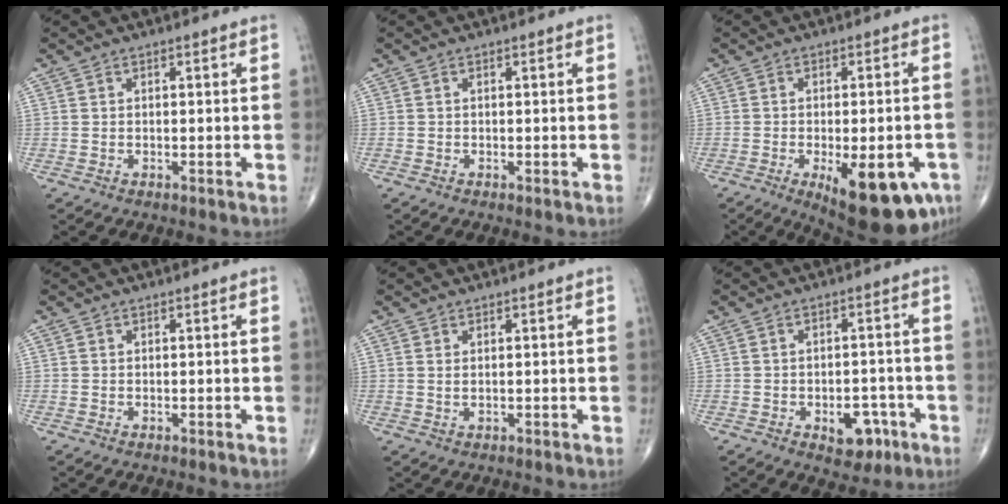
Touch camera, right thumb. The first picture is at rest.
{"total": 0.0}
{"total": 16.2, "force": [-6.8, 6.5, 13.2], "torque": [-0.136, 0.004, -0.077]}
{"total": 0.0}
{"total": 0.7, "force": [0.3, 0.2, 0.6], "torque": [-0.015, 0.001, 0.007]}
{"total": 6.6, "force": [-3.0, 4.1, 4.3], "torque": [-0.029, 0.022, -0.033]}